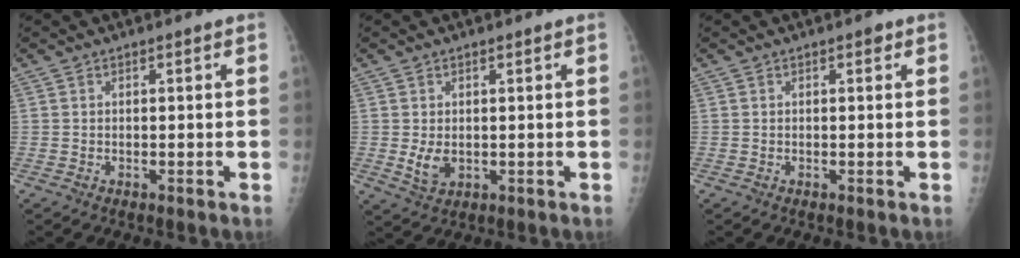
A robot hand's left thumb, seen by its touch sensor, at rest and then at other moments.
{"total": 3.6, "force": [0.0, 2.6, 2.6], "torque": [-0.040, -0.009, 0.008]}
{"total": 0.9, "force": [0.4, 0.5, 0.6], "torque": [-0.003, 0.001, 0.003]}